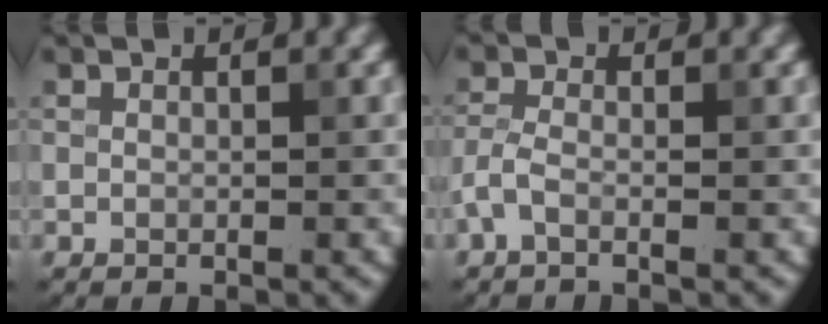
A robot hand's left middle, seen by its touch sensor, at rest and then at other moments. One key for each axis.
{"total": 1.8, "fx": -0.9, "fy": 0.7, "fz": 1.4, "tx": -0.036, "ty": 0.001, "tz": -0.026}